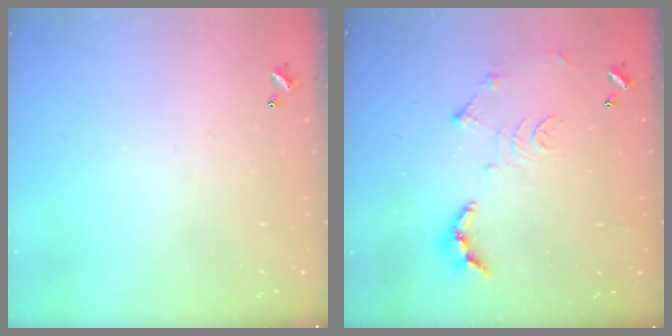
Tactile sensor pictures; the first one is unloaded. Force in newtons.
{"total": 12.0, "press": 11.9, "slide": 1.3}